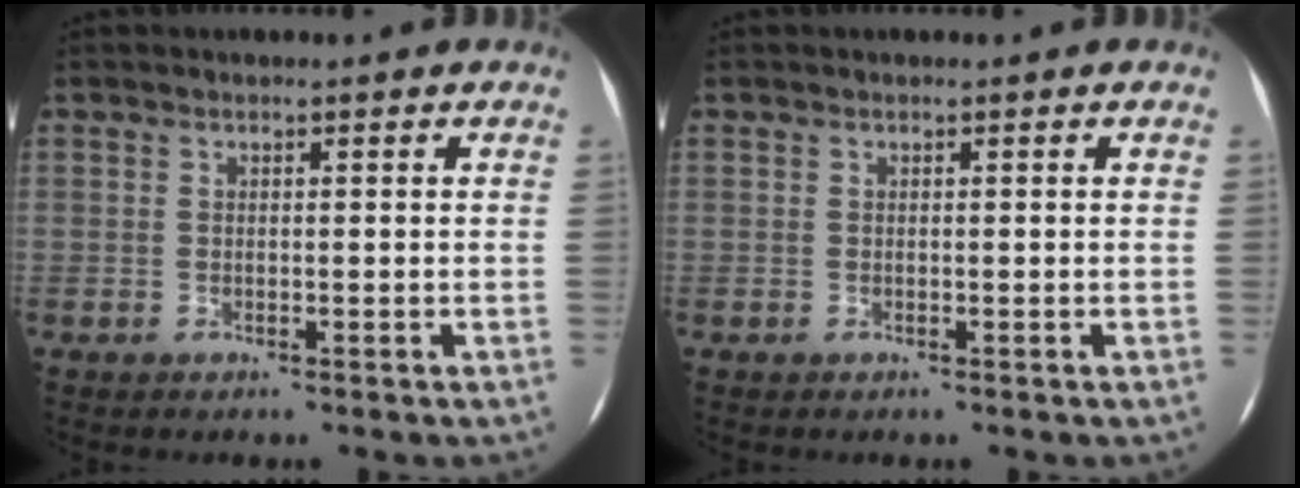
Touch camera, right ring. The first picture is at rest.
{"total": 0.0}